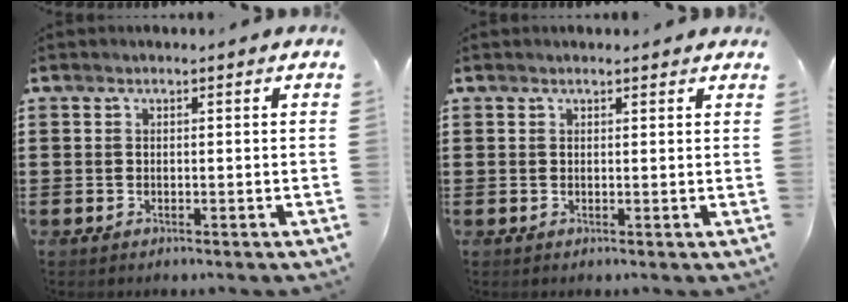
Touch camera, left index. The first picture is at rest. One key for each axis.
{"total": 0.7, "fx": 0.7, "fy": 0.2, "fz": 0.2, "tx": -0.006, "ty": 0.001, "tz": 0.013}